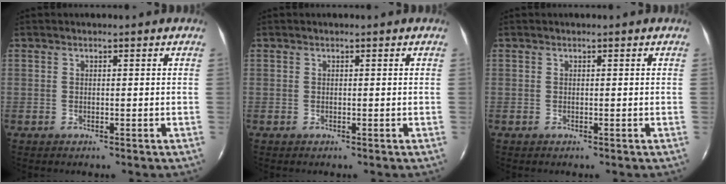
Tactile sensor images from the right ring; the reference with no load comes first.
{"total": 0.0}
{"total": 0.0}